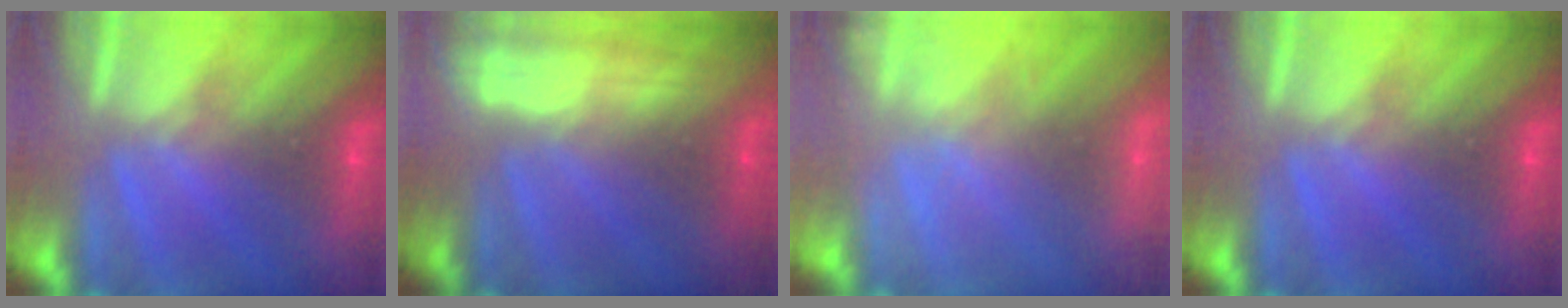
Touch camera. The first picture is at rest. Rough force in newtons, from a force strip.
{"total": 2.9}
{"total": 1.9}
{"total": 0.0}